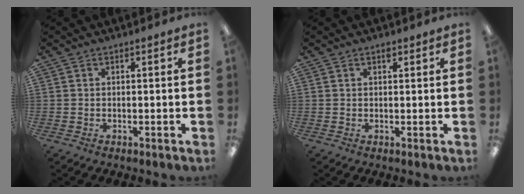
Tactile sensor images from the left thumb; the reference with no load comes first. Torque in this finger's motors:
{"motor_torque": [-0.01, 0.00, 0.00, 0.00, 0.00]}